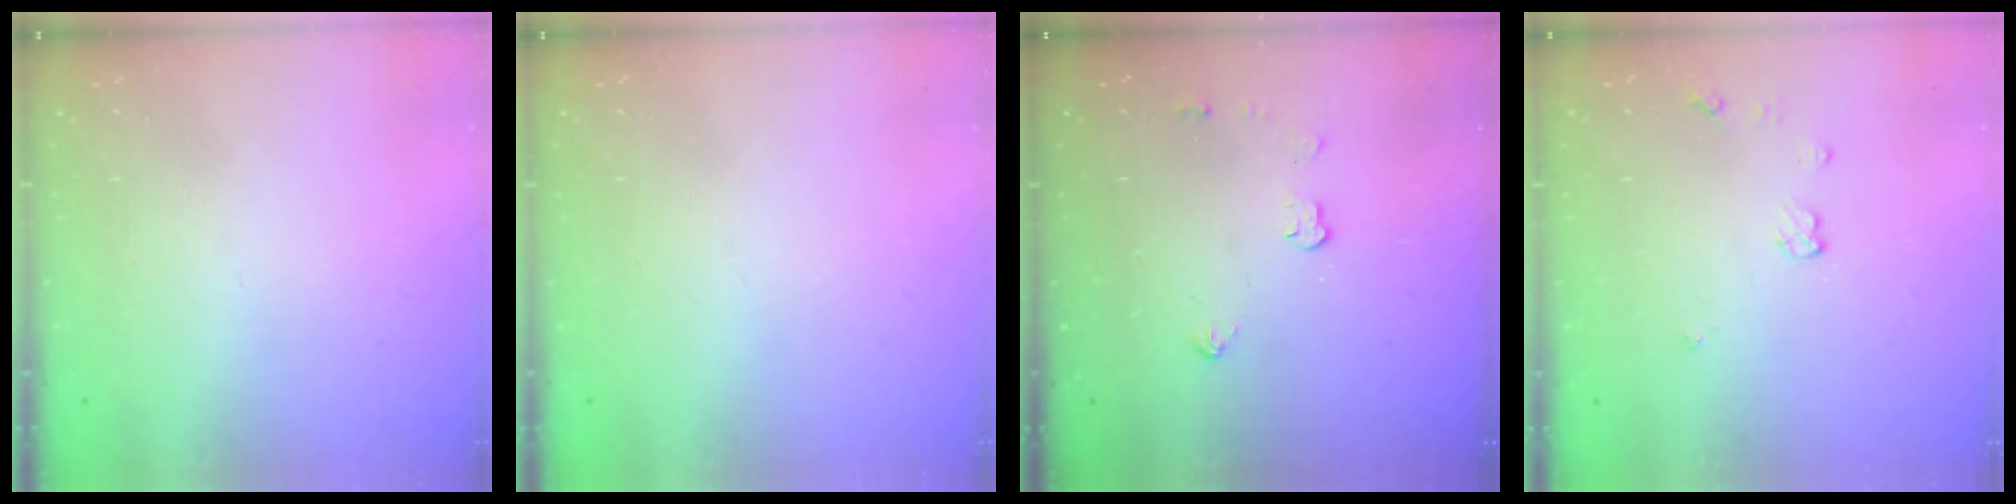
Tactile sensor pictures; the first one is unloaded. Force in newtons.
{"total": 0.0}
{"total": 3.9, "press": 3.9, "slide": 0.2}
{"total": 3.7, "press": 3.7, "slide": 0.5}